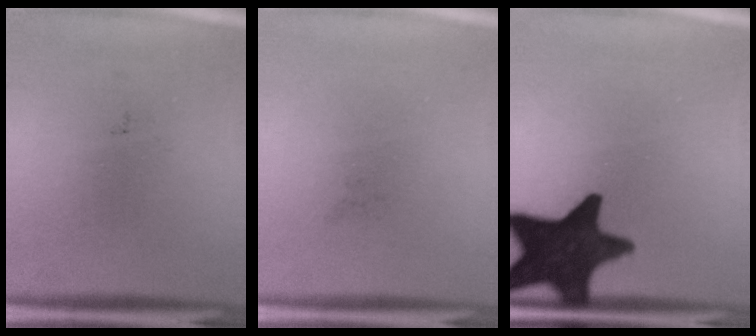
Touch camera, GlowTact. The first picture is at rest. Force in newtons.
{"total": 0.0}
{"total": 17.8}